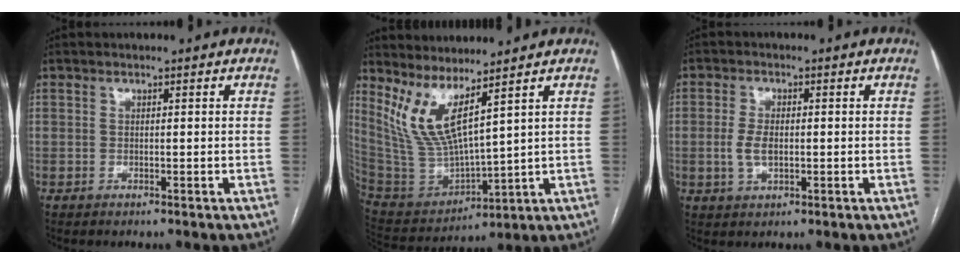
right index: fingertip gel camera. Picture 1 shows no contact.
{"total": 9.8, "force": [6.2, 1.0, 7.5], "torque": [-0.175, -0.017, 0.145]}
{"total": 4.0, "force": [-0.5, 1.9, 3.4], "torque": [-0.077, 0.000, -0.007]}